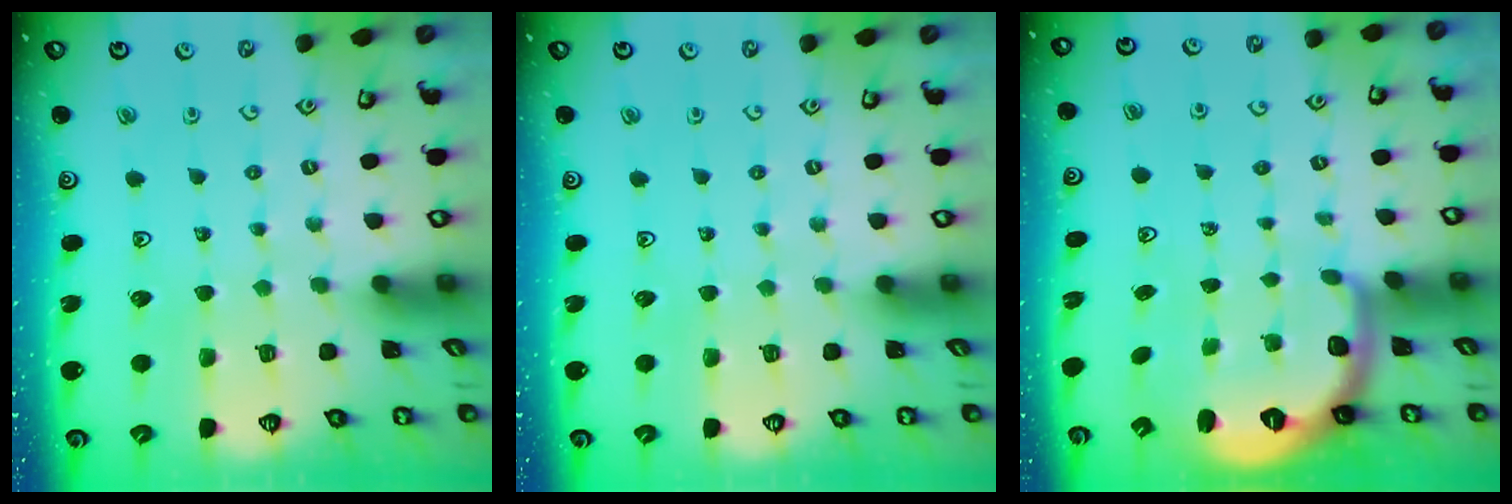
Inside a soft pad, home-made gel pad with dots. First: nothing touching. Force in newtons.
{"total": 0.0}
{"total": 2.7, "press": 1.8, "slide": 2.0}